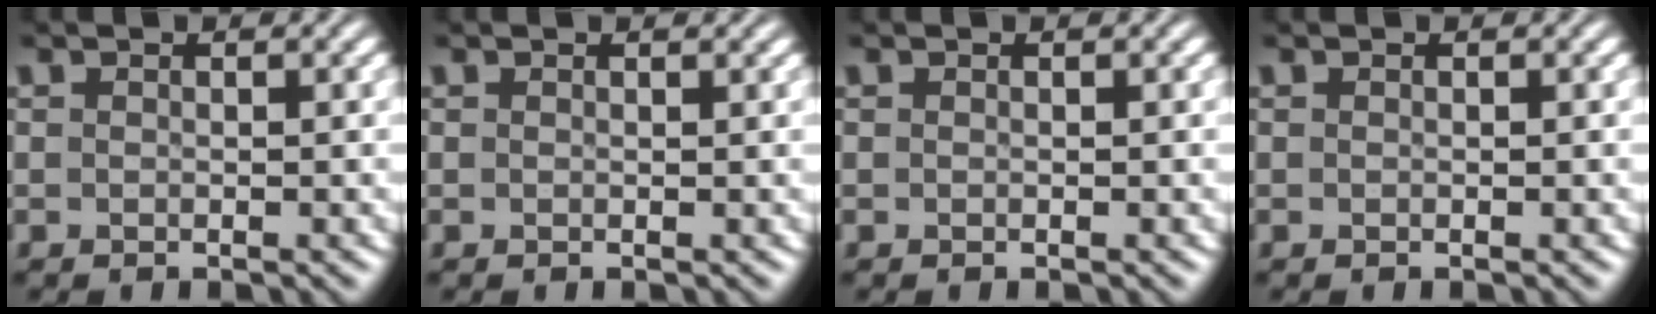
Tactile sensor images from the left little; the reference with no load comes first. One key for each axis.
{"total": 0.6, "fx": 0.6, "fy": 0.1, "fz": 0.2, "tx": -0.002, "ty": -0.001, "tz": 0.008}
{"total": 0.0}
{"total": 0.0}